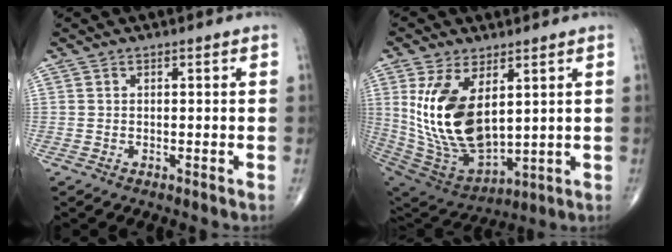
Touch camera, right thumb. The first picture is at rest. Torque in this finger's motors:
{"motor_torque": [-0.94, 2.01, 1.67, 1.09, 0.45]}